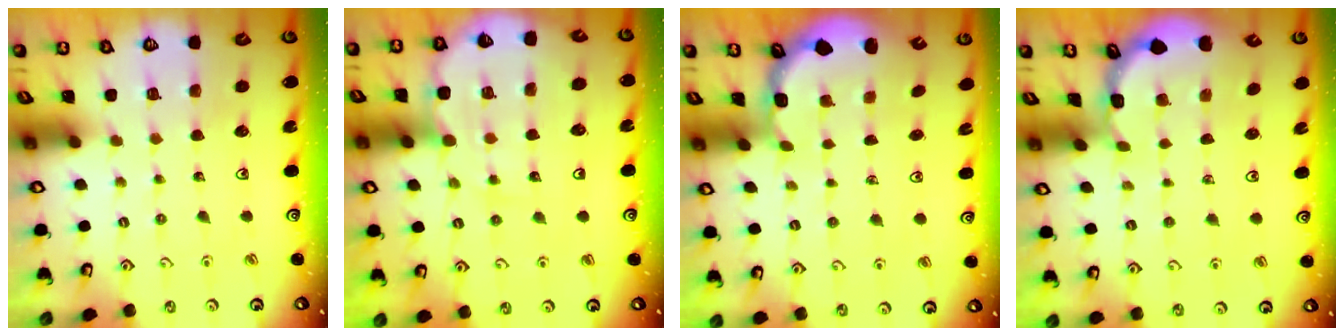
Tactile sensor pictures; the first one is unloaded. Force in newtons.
{"total": 10.8, "press": 10.7, "slide": 1.3}
{"total": 2.7, "press": 2.1, "slide": 1.7}
{"total": 1.7, "press": 1.7, "slide": 0.1}